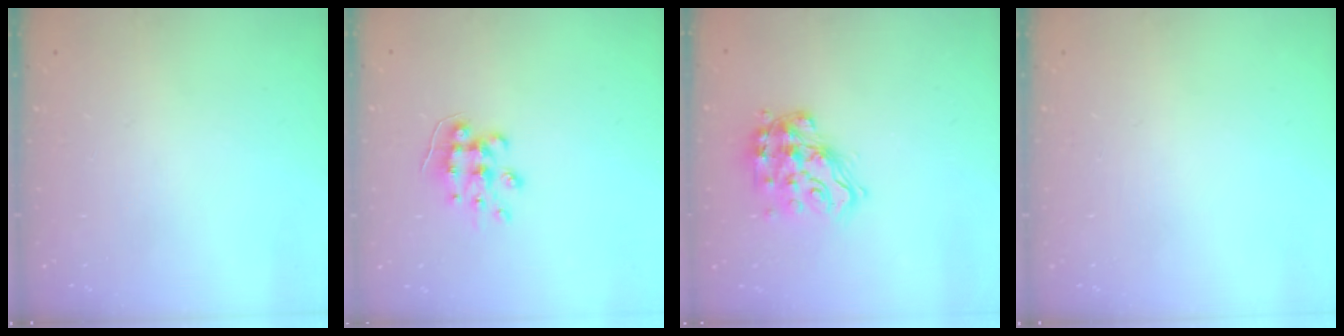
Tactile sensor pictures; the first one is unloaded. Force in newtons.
{"total": 8.2, "press": 8.2, "slide": 0.7}
{"total": 14.9, "press": 14.9, "slide": 0.9}
{"total": 0.0}